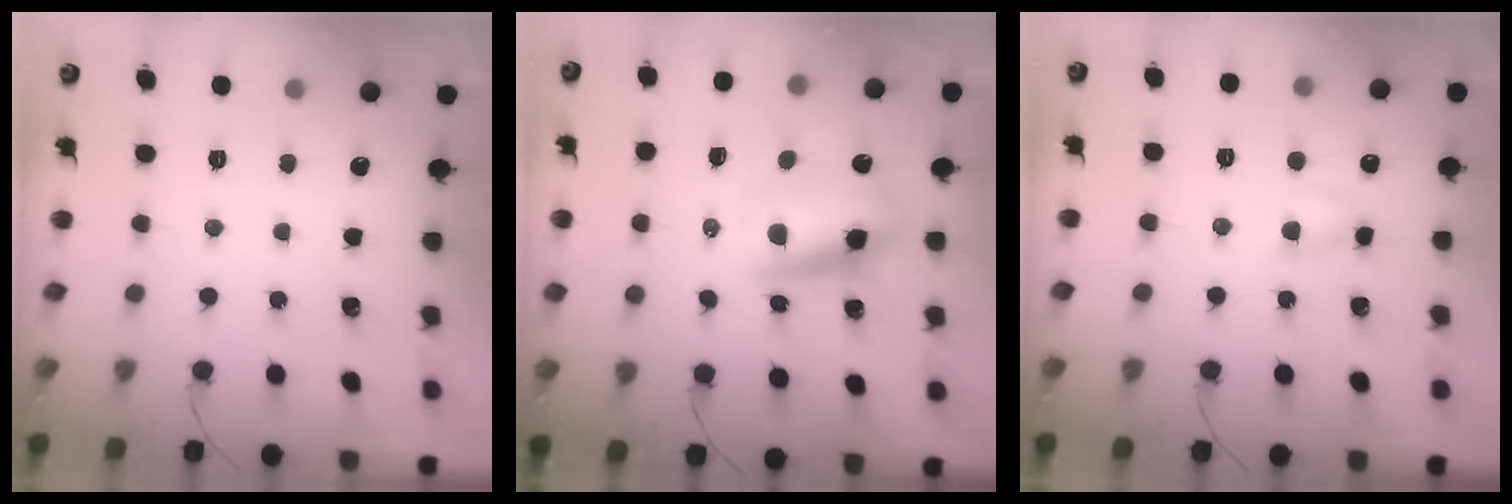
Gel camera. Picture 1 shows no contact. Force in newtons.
{"total": 10.4, "press": 10.0, "slide": 2.9}
{"total": 4.0, "press": 3.9, "slide": 0.9}